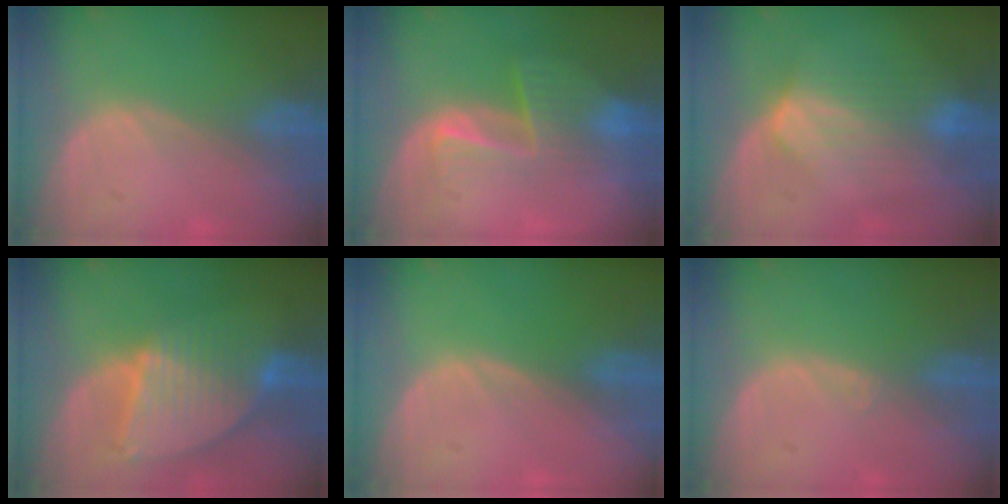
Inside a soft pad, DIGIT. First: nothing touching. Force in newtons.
{"total": 6.8, "press": 5.9, "slide": 3.5}
{"total": 7.4, "press": 6.6, "slide": 3.2}
{"total": 8.4, "press": 7.5, "slide": 3.8}
{"total": 0.0}
{"total": 0.6, "press": 0.4, "slide": 0.4}